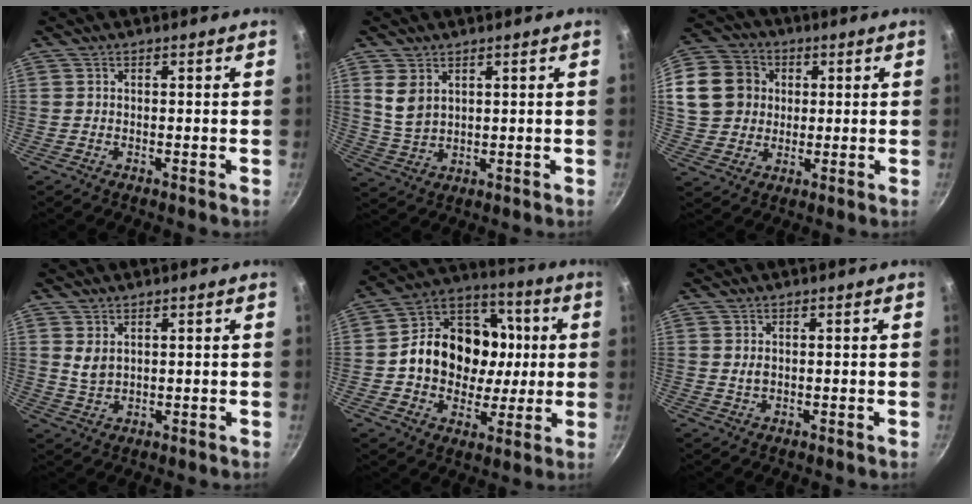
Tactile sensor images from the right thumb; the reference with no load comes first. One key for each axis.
{"total": 5.6, "fx": 2.4, "fy": 3.6, "fz": 3.6, "tx": -0.060, "ty": -0.019, "tz": 0.056}
{"total": 15.9, "fx": 3.2, "fy": 13.7, "fz": 7.5, "tx": -0.137, "ty": 0.023, "tz": 0.055}
{"total": 3.3, "fx": 1.5, "fy": 2.0, "fz": 2.1, "tx": -0.037, "ty": -0.011, "tz": 0.034}
{"total": 19.3, "fx": 0.8, "fy": 15.8, "fz": 11.0, "tx": -0.155, "ty": 0.026, "tz": 0.006}
{"total": 1.4, "fx": 0.3, "fy": 0.9, "fz": 1.0, "tx": -0.018, "ty": -0.001, "tz": 0.007}